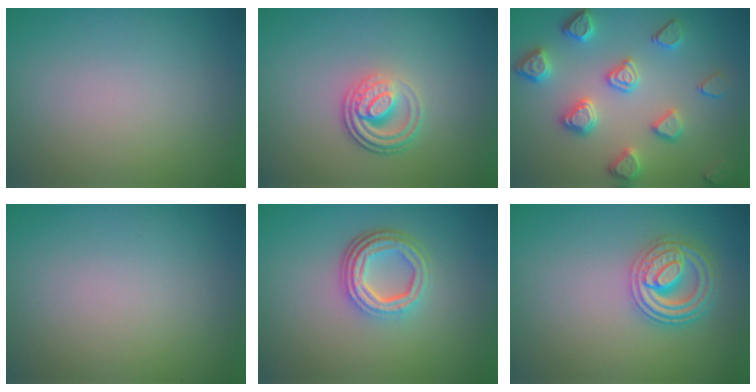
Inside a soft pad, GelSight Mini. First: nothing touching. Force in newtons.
{"total": 3.8, "press": 2.7, "slide": 2.7}
{"total": 4.4, "press": 4.1, "slide": 1.5}
{"total": 0.0}
{"total": 4.5, "press": 3.2, "slide": 3.1}
{"total": 4.1, "press": 3.7, "slide": 1.6}